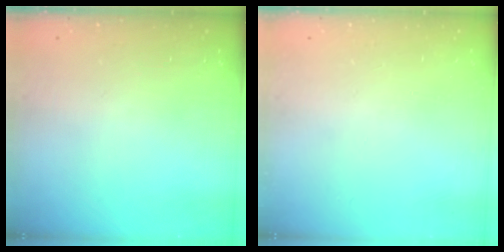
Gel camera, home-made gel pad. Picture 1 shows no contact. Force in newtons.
{"total": 0.0}